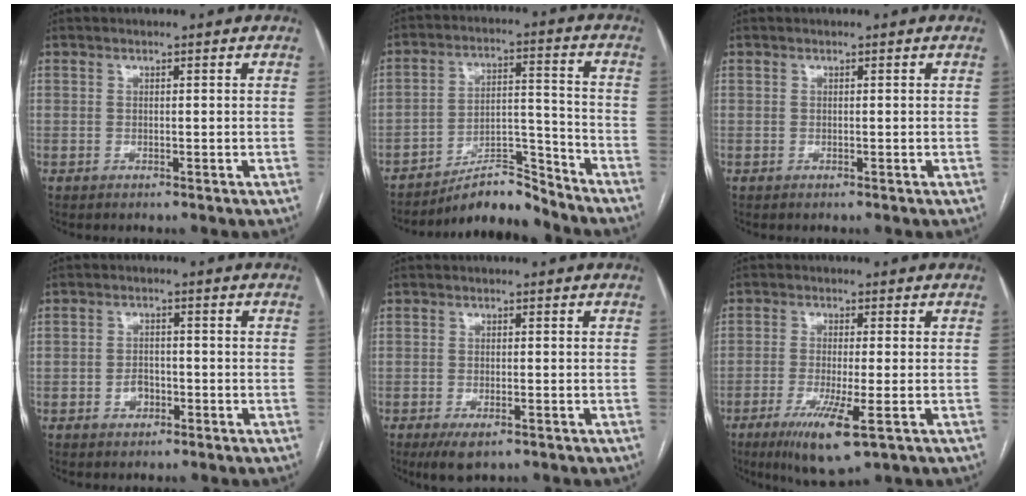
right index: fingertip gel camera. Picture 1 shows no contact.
{"total": 9.0, "force": [-8.6, 1.4, 2.2], "torque": [-0.031, 0.037, -0.144]}
{"total": 0.0}
{"total": 2.6, "force": [-1.1, 1.9, 1.4], "torque": [-0.017, 0.006, -0.016]}
{"total": 4.1, "force": [-2.3, 1.4, 3.0], "torque": [-0.055, -0.008, -0.033]}
{"total": 9.0, "force": [-4.2, 0.9, 7.9], "torque": [-0.146, -0.028, -0.066]}